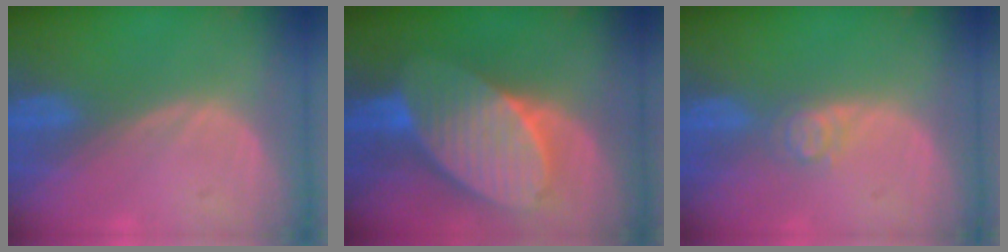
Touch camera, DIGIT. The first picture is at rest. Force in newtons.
{"total": 11.0, "press": 11.0, "slide": 0.7}
{"total": 2.6, "press": 2.6, "slide": 0.3}